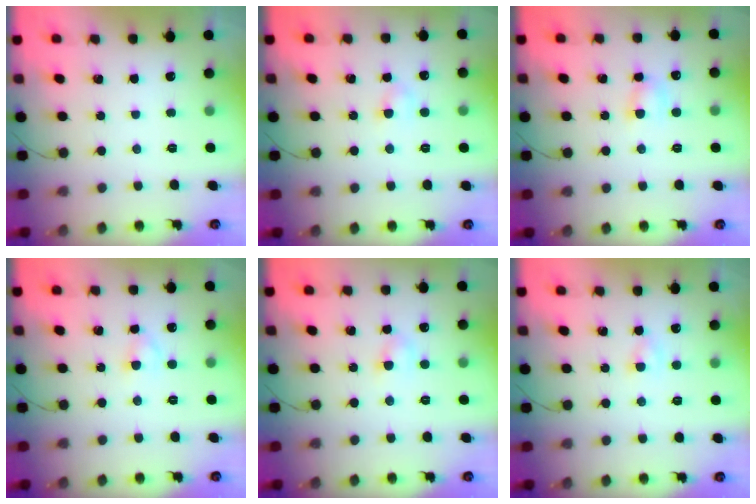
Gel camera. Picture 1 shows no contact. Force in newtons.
{"total": 2.8, "press": 2.6, "slide": 1.0}
{"total": 3.9, "press": 3.8, "slide": 1.1}
{"total": 2.7, "press": 2.5, "slide": 1.2}
{"total": 3.3, "press": 3.1, "slide": 1.1}
{"total": 1.0, "press": 0.8, "slide": 0.6}